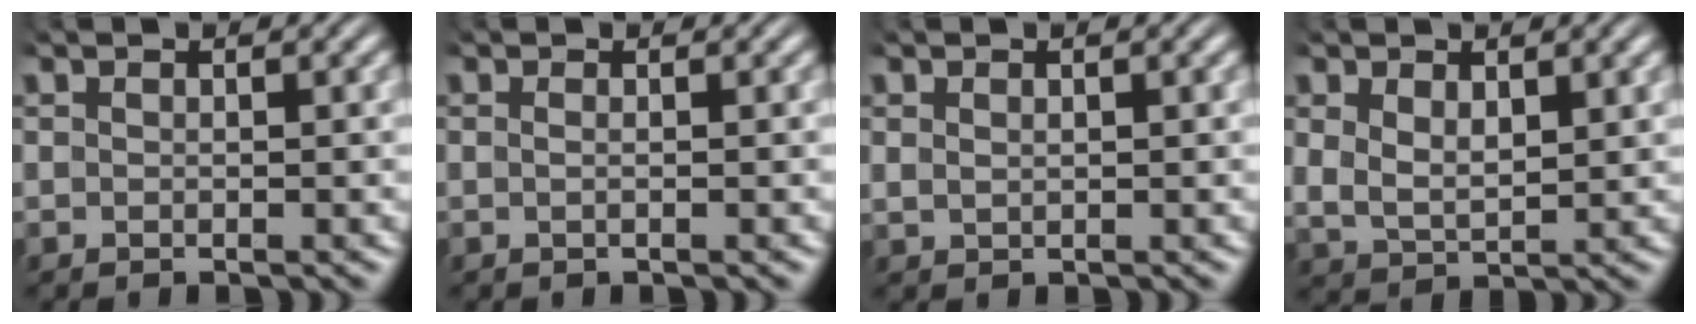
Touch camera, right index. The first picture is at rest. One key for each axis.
{"total": 0.6, "fx": -0.2, "fy": -0.3, "fz": 0.4, "tx": -0.010, "ty": -0.005, "tz": -0.002}
{"total": 0.6, "fx": 0.4, "fy": 0.2, "fz": 0.4, "tx": -0.010, "ty": -0.004, "tz": 0.017}
{"total": 4.1, "fx": 0.8, "fy": 3.4, "fz": 2.2, "tx": -0.065, "ty": -0.021, "tz": 0.022}